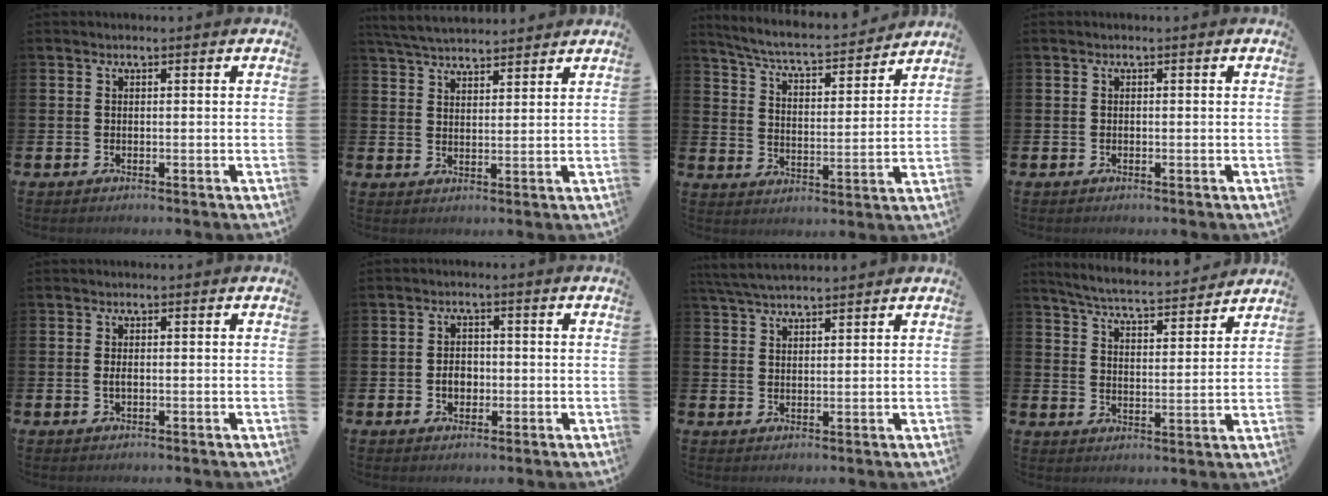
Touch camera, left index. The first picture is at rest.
{"total": 4.8, "force": [4.7, 0.7, 0.7], "torque": [-0.031, -0.020, 0.086]}
{"total": 6.0, "force": [5.7, 0.8, 1.8], "torque": [-0.063, -0.047, 0.092]}
{"total": 0.0}
{"total": 1.1, "force": [-0.2, 0.6, 0.9], "torque": [-0.013, 0.003, -0.006]}
{"total": 2.9, "force": [-0.6, 2.2, 1.8], "torque": [-0.016, -0.003, -0.019]}
{"total": 4.5, "force": [4.2, 0.6, 1.4], "torque": [-0.032, -0.015, 0.078]}
{"total": 5.7, "force": [5.5, 0.3, 1.2], "torque": [-0.047, -0.042, 0.094]}